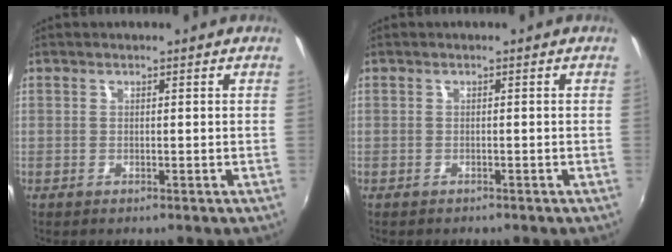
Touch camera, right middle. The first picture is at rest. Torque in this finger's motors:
{"motor_torque": [-0.14, 0.03, 0.02, 0.00]}